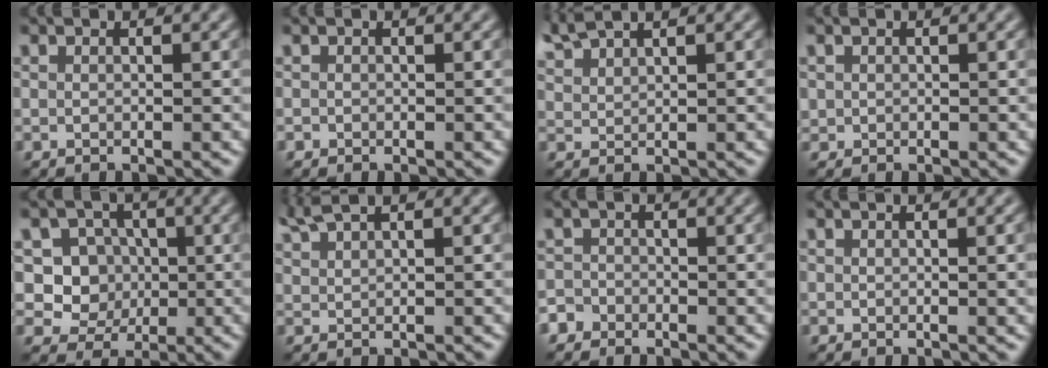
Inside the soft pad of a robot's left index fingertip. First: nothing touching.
{"total": 0.0}
{"total": 2.7, "force": [2.5, 0.3, 1.0], "torque": [-0.020, 0.012, 0.055]}
{"total": 0.5, "force": [0.2, 0.5, 0.0], "torque": [0.006, -0.002, 0.003]}
{"total": 5.5, "force": [0.5, 5.1, 1.9], "torque": [-0.020, 0.007, 0.004]}
{"total": 2.8, "force": [2.4, 0.5, 1.5], "torque": [-0.028, 0.011, 0.048]}
{"total": 1.9, "force": [-1.4, 1.3, 0.1], "torque": [0.010, 0.005, -0.025]}
{"total": 1.6, "force": [0.0, 0.9, 1.4], "torque": [-0.013, -0.005, -0.001]}